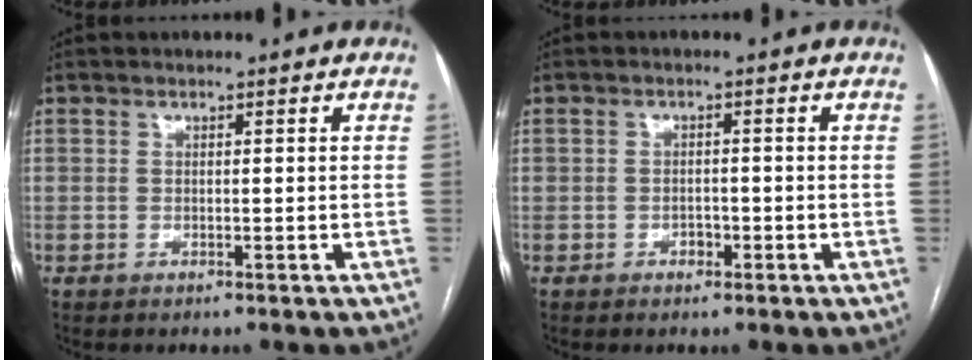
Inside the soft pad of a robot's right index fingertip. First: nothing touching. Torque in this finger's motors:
{"motor_torque": [0.04, -0.03, 0.05, 0.00]}